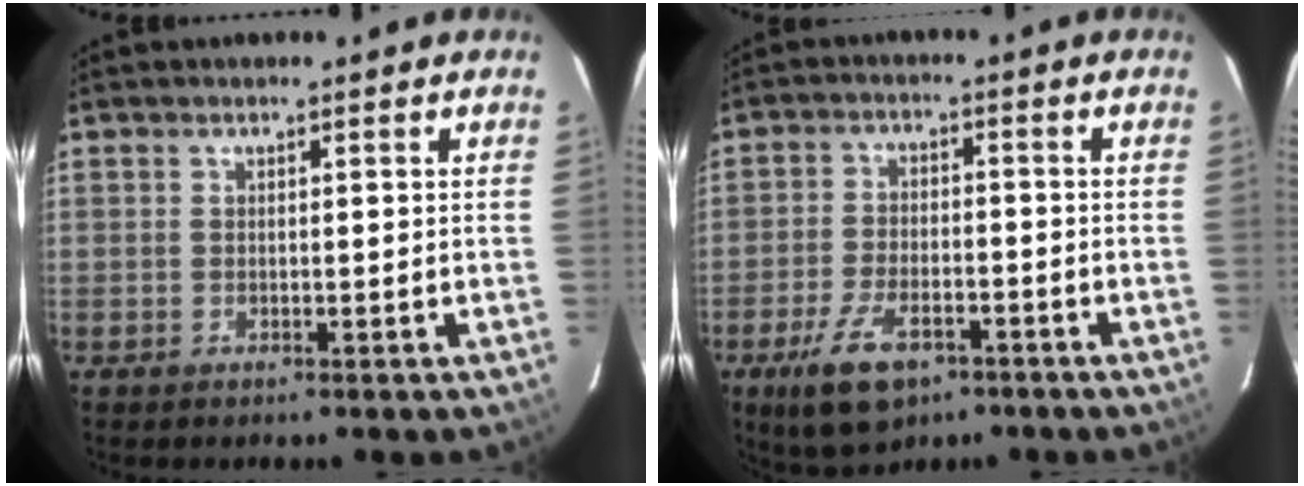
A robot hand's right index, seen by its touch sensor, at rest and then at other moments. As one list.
[{"total": 10.4, "force": [-6.1, 4.8, 6.9], "torque": [-0.156, -0.013, -0.104]}]